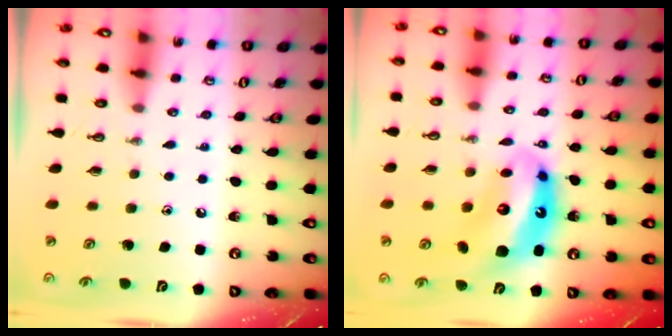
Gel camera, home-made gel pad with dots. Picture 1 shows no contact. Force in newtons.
{"total": 13.8, "press": 13.7, "slide": 1.3}